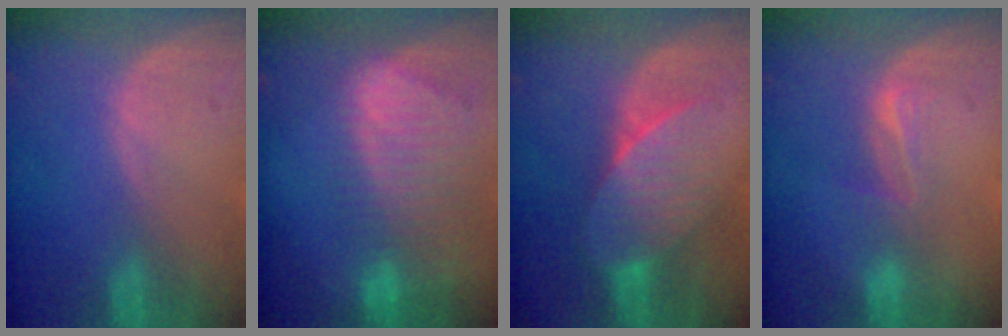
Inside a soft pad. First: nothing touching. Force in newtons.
{"total": 9.3, "press": 8.1, "slide": 4.6}
{"total": 7.0, "press": 6.6, "slide": 2.3}
{"total": 2.7, "press": 2.3, "slide": 1.5}